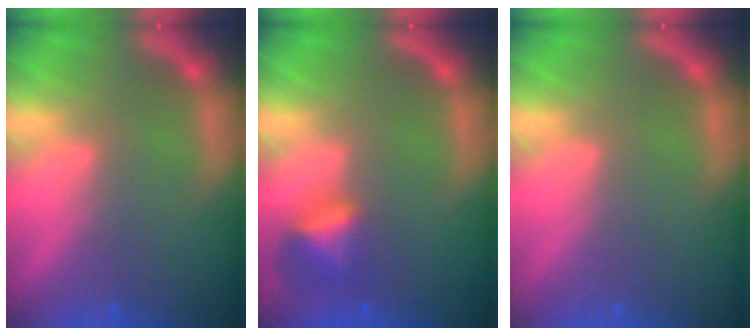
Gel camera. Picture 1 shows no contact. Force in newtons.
{"total": 2.9}
{"total": 0.0}